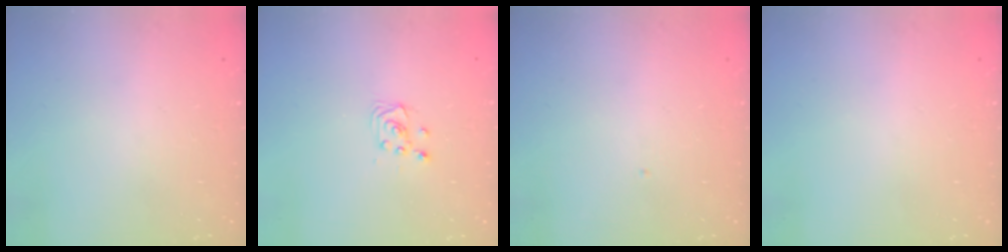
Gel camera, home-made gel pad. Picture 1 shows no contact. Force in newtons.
{"total": 2.9, "press": 2.9, "slide": 0.4}
{"total": 0.0}
{"total": 0.0}